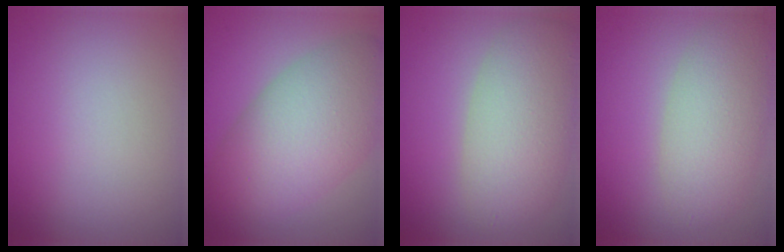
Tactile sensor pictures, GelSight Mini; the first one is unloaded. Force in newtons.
{"total": 9.1, "press": 9.1, "slide": 0.4}
{"total": 6.8, "press": 6.8, "slide": 0.3}
{"total": 5.4, "press": 5.4, "slide": 0.3}